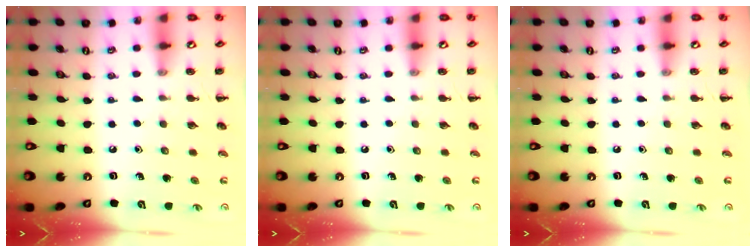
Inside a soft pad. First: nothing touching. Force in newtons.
{"total": 0.0}
{"total": 0.0}